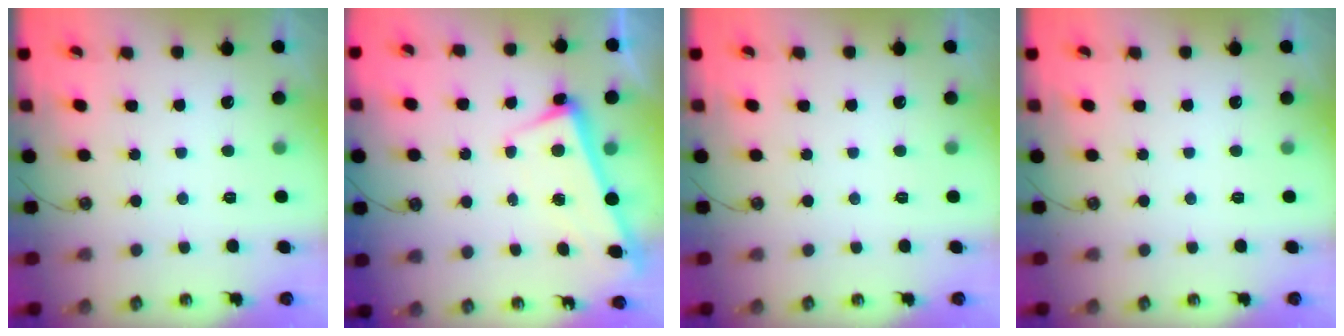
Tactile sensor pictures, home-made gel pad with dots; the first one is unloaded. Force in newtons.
{"total": 2.6, "press": 2.5, "slide": 0.7}
{"total": 0.0}
{"total": 0.0}